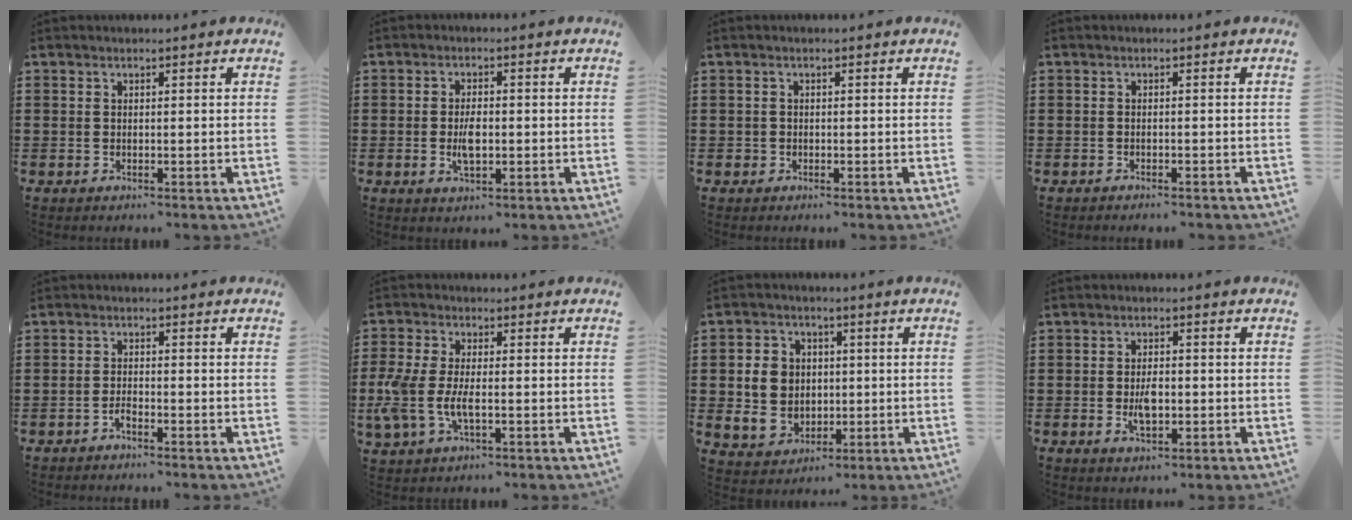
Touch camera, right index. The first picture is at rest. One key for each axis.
{"total": 3.9, "fx": -0.5, "fy": 1.7, "fz": 3.5, "tx": -0.064, "ty": 0.002, "tz": -0.008}
{"total": 0.7, "fx": -0.1, "fy": 0.7, "fz": 0.0, "tx": -0.001, "ty": 0.007, "tz": -0.005}
{"total": 0.8, "fx": -0.8, "fy": 0.1, "fz": 0.3, "tx": -0.009, "ty": -0.003, "tz": -0.015}
{"total": 1.3, "fx": -1.2, "fy": 0.2, "fz": 0.6, "tx": -0.014, "ty": -0.002, "tz": -0.021}
{"total": 6.0, "fx": -1.1, "fy": 2.9, "fz": 5.1, "tx": -0.132, "ty": -0.006, "tz": -0.029}
{"total": 6.6, "fx": 0.6, "fy": 6.1, "fz": 2.6, "tx": -0.067, "ty": 0.018, "tz": 0.010}
{"total": 4.0, "fx": -0.6, "fy": 1.9, "fz": 3.4, "tx": -0.070, "ty": 0.000, "tz": -0.012}